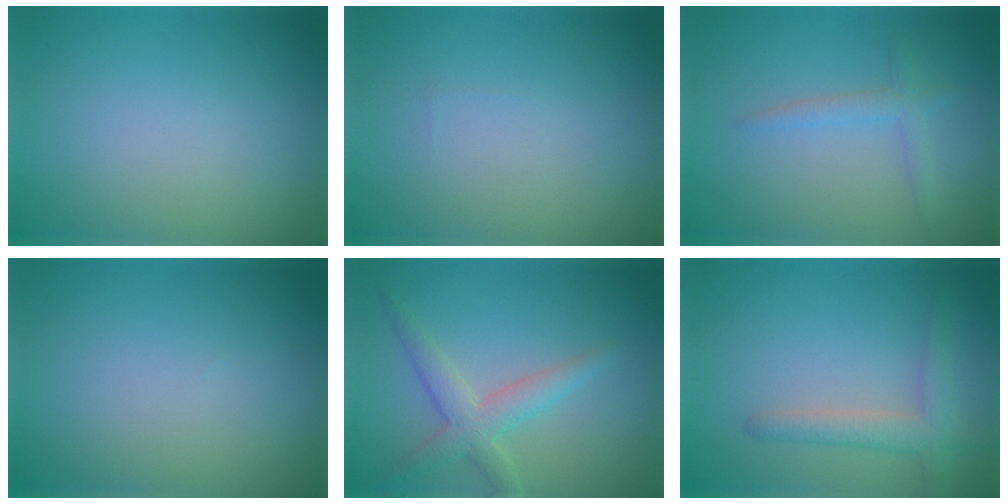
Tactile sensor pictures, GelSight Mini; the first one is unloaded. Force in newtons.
{"total": 0.0}
{"total": 1.8, "press": 1.8, "slide": 0.1}
{"total": 0.0}
{"total": 3.4, "press": 3.4, "slide": 0.1}
{"total": 2.9, "press": 2.9, "slide": 0.2}